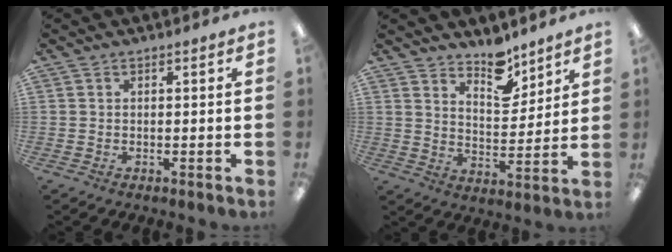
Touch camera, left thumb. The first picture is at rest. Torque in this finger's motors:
{"motor_torque": [0.64, 0.70, -0.07, -0.42, 0.02]}